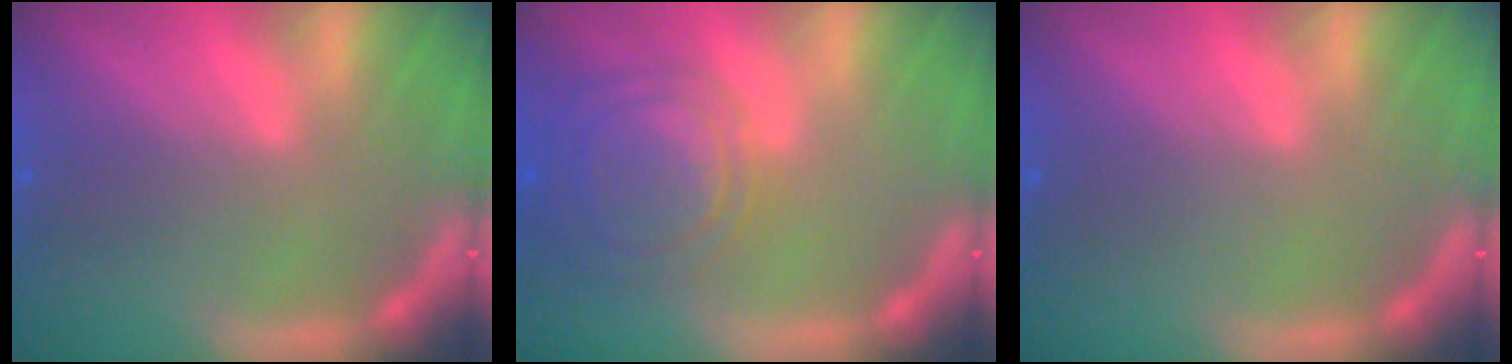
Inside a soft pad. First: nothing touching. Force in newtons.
{"total": 7.0}
{"total": 0.0}